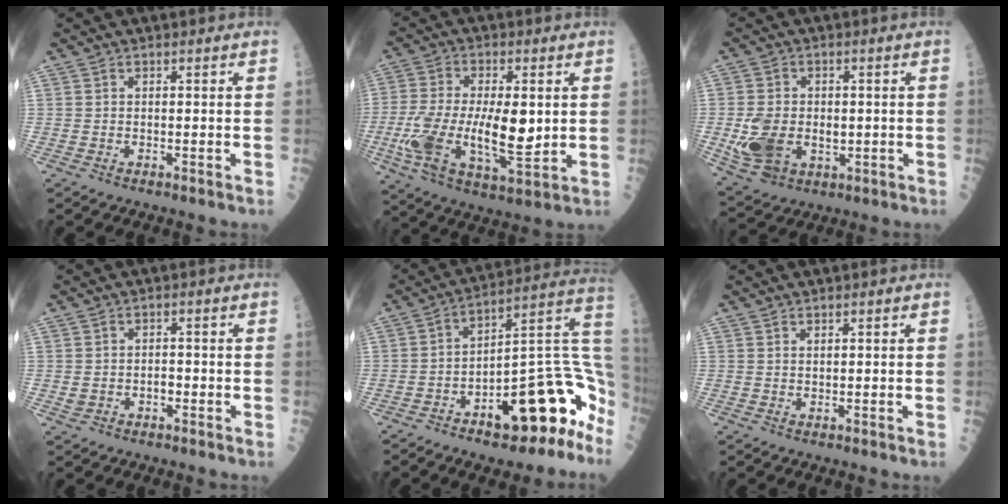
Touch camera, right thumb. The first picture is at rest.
{"total": 17.4, "force": [-0.7, 7.1, 15.9], "torque": [-0.312, -0.016, -0.011]}
{"total": 11.2, "force": [-1.2, 8.0, 7.8], "torque": [-0.134, -0.004, -0.007]}
{"total": 2.5, "force": [-0.6, 2.0, 1.3], "torque": [-0.012, 0.014, -0.004]}
{"total": 19.3, "force": [-8.6, 7.4, 15.6], "torque": [-0.162, 0.089, -0.118]}
{"total": 0.5, "force": [0.4, 0.2, 0.3], "torque": [-0.005, -0.003, 0.007]}